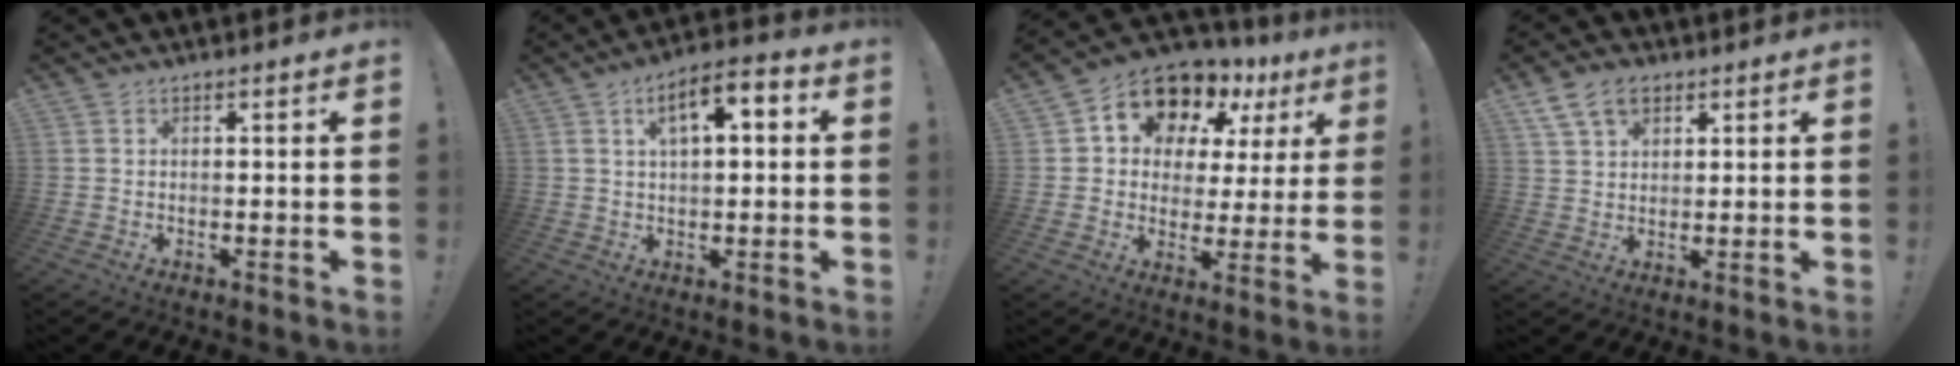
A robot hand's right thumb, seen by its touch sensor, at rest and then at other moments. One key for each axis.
{"total": 8.1, "fx": 2.4, "fy": 3.4, "fz": 7.0, "tx": -0.099, "ty": -0.006, "tz": 0.038}
{"total": 12.6, "fx": 8.9, "fy": 7.5, "fz": 4.9, "tx": -0.084, "ty": -0.072, "tz": 0.160}
{"total": 8.6, "fx": 4.8, "fy": 5.6, "fz": 4.4, "tx": -0.073, "ty": -0.008, "tz": 0.094}